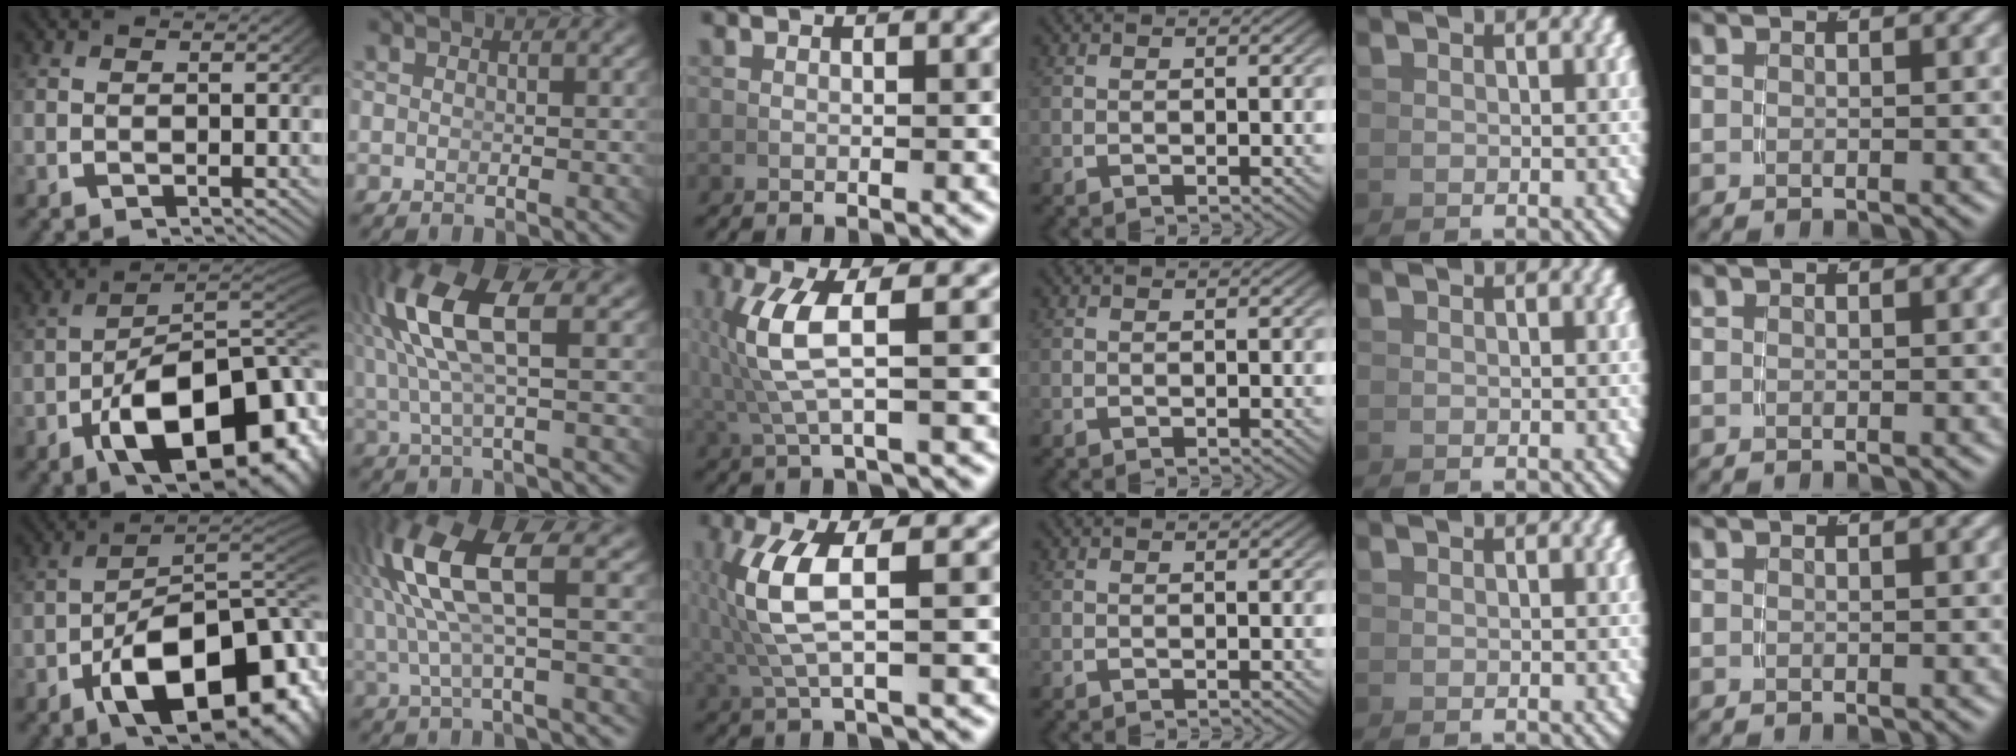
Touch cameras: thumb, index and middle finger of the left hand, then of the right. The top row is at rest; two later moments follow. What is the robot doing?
{"motion": "lift_and_place", "object": "bowl"}